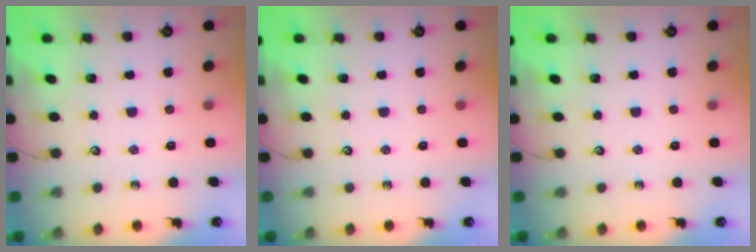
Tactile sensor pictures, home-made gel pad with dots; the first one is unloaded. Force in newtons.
{"total": 0.0}
{"total": 0.0}